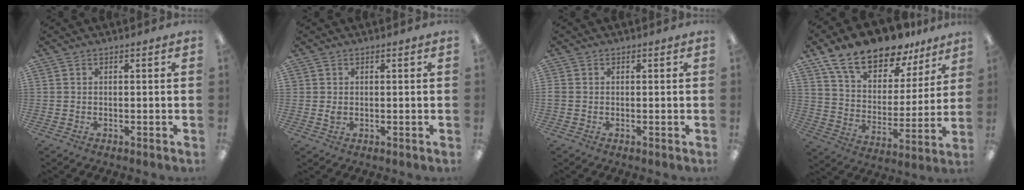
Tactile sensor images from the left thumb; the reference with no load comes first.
{"total": 1.5, "force": [0.2, 1.3, 0.6], "torque": [-0.005, 0.001, 0.001]}
{"total": 1.0, "force": [-0.2, 0.9, 0.4], "torque": [-0.005, 0.004, -0.004]}
{"total": 16.5, "force": [13.4, 7.2, 6.6], "torque": [-0.126, -0.090, 0.239]}